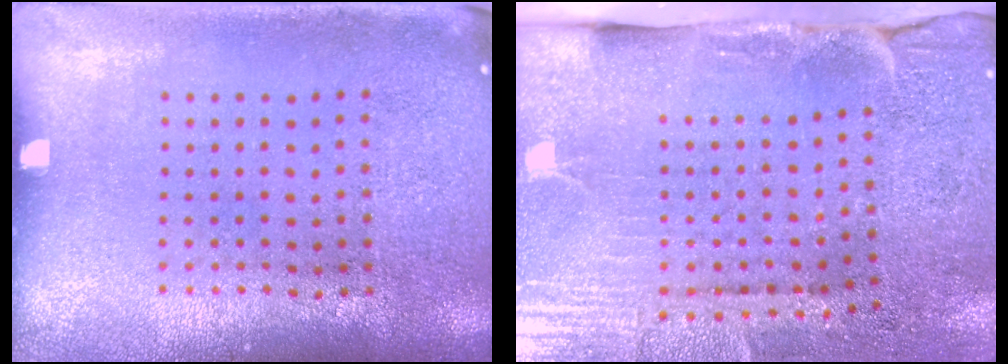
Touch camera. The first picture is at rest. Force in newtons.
{"total": 4.3, "press": 3.7, "slide": 2.2}